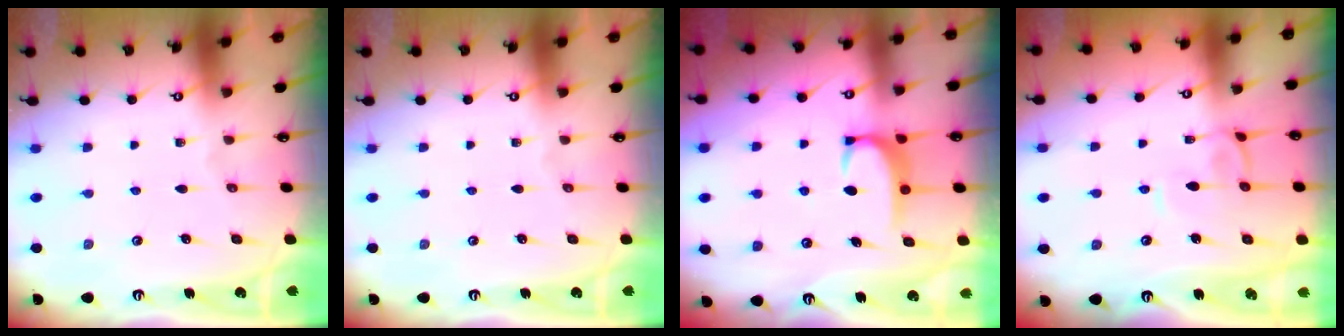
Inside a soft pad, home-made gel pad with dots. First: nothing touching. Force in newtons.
{"total": 0.0}
{"total": 2.8, "press": 2.8, "slide": 0.4}
{"total": 0.9, "press": 0.8, "slide": 0.4}